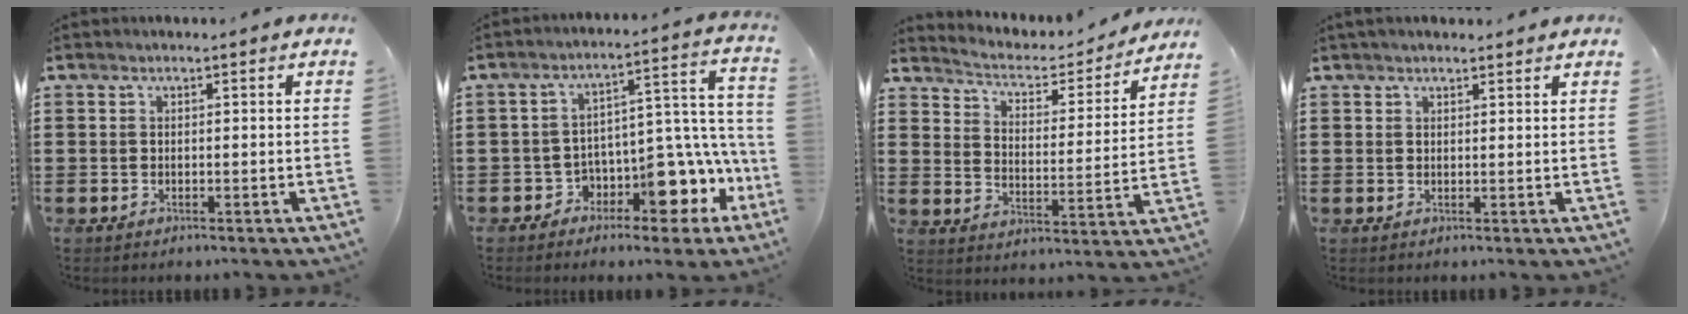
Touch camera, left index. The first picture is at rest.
{"total": 8.7, "force": [-4.6, 4.6, 5.7], "torque": [-0.089, -0.010, -0.081]}
{"total": 3.1, "force": [2.8, 1.1, 0.9], "torque": [-0.038, -0.025, 0.037]}
{"total": 1.4, "force": [1.3, 0.3, 0.3], "torque": [-0.008, 0.002, 0.025]}